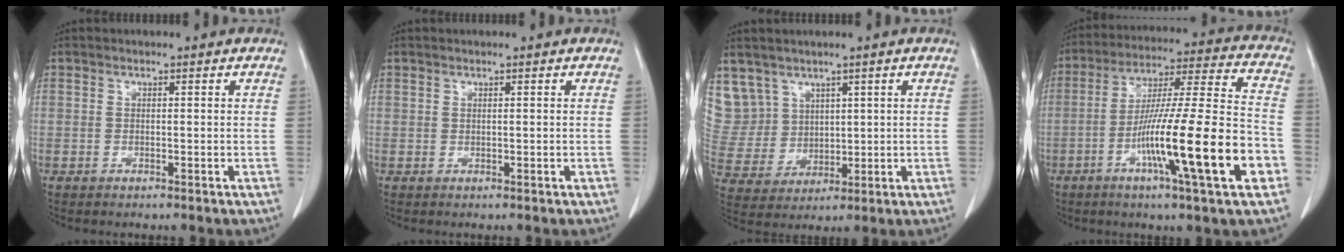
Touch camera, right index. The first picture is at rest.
{"total": 0.0}
{"total": 10.9, "force": [5.8, 9.1, 1.1], "torque": [-0.046, 0.040, 0.145]}
{"total": 20.3, "force": [-7.2, 0.2, 19.0], "torque": [-0.305, -0.014, -0.123]}